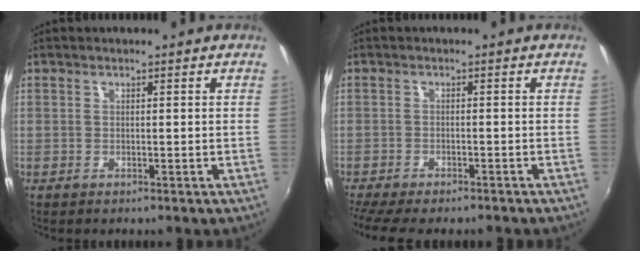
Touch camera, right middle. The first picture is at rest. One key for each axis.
{"total": 8.2, "fx": -7.1, "fy": 1.3, "fz": 3.7, "tx": -0.090, "ty": -0.033, "tz": -0.115}